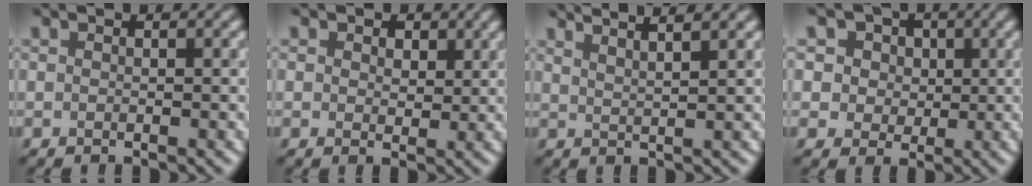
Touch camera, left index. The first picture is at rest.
{"total": 2.5, "force": [1.1, 1.8, 1.3], "torque": [-0.022, -0.001, 0.005]}
{"total": 5.6, "force": [4.4, 1.5, 3.1], "torque": [-0.017, 0.037, 0.027]}
{"total": 7.4, "force": [3.3, 5.8, 3.2], "torque": [-0.055, 0.017, 0.026]}